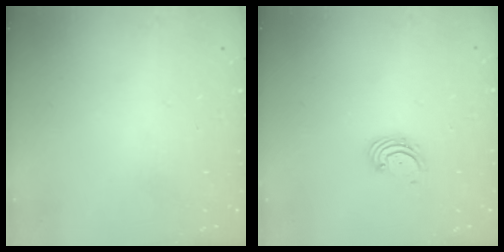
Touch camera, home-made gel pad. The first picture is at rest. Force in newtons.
{"total": 1.8, "press": 1.7, "slide": 0.7}